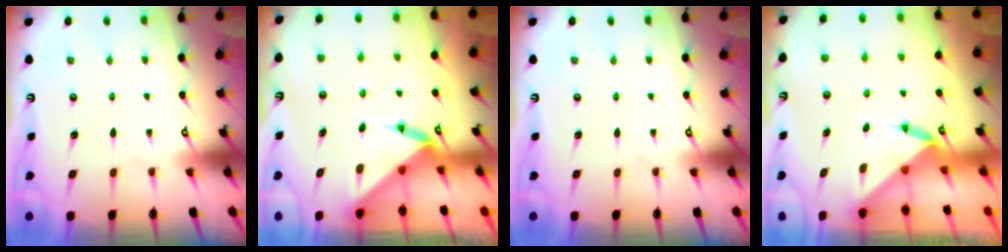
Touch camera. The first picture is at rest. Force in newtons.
{"total": 3.5, "press": 3.5, "slide": 0.2}
{"total": 0.0}
{"total": 3.4, "press": 3.4, "slide": 0.4}